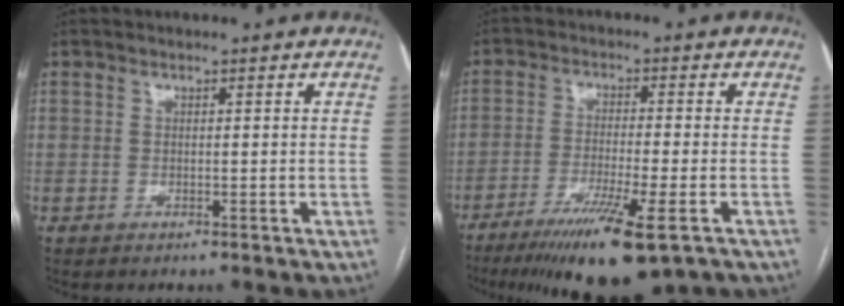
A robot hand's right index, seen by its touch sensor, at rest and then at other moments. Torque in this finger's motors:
{"motor_torque": [1.44, -0.70, 0.67, 0.17]}